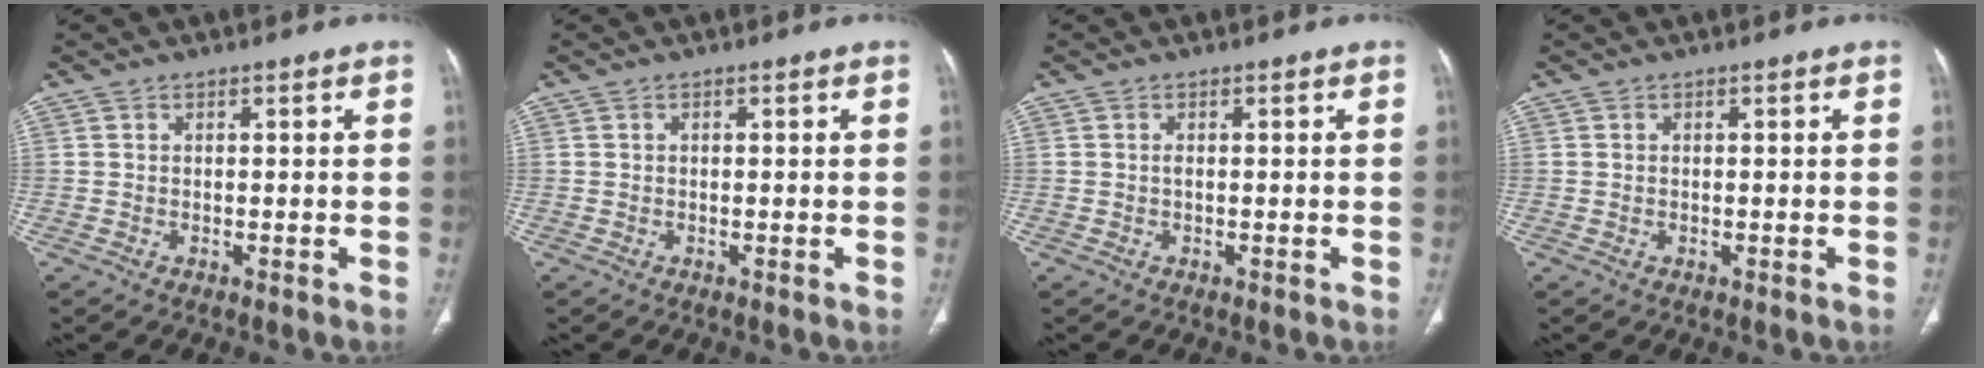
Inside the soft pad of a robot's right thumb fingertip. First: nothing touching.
{"total": 0.0}
{"total": 0.5, "force": [0.0, 0.2, 0.5], "torque": [-0.013, 0.000, -0.002]}
{"total": 0.0}